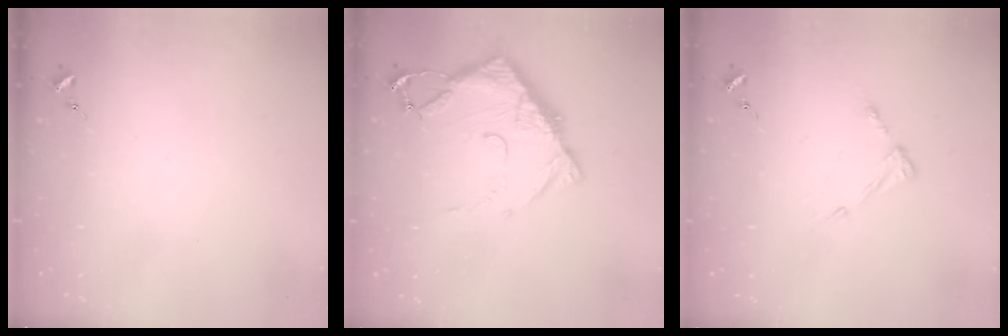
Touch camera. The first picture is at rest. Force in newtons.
{"total": 11.5, "press": 11.5, "slide": 1.1}
{"total": 5.2, "press": 5.1, "slide": 0.6}